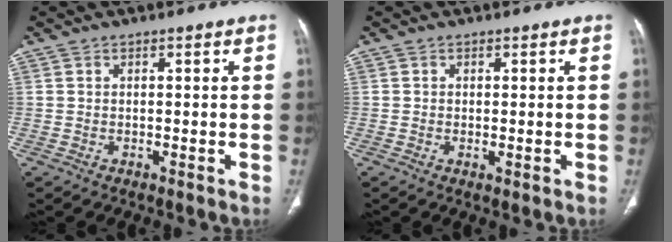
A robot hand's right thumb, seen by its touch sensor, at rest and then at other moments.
{"total": 0.9, "force": [-0.1, 0.4, 0.8], "torque": [-0.017, -0.004, -0.001]}